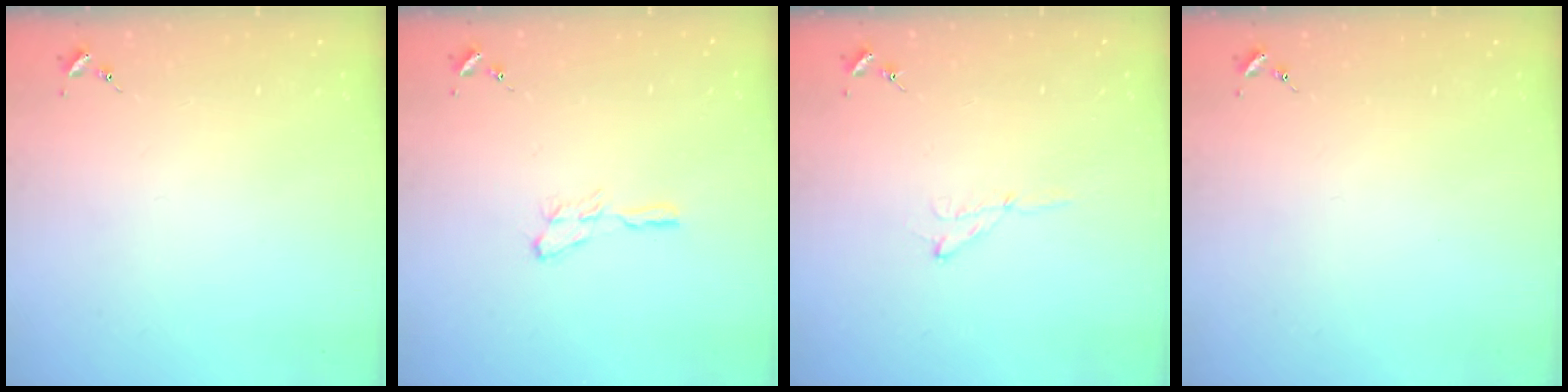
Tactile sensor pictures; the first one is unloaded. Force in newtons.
{"total": 5.6, "press": 5.6, "slide": 0.7}
{"total": 4.9, "press": 4.9, "slide": 0.5}
{"total": 0.0}